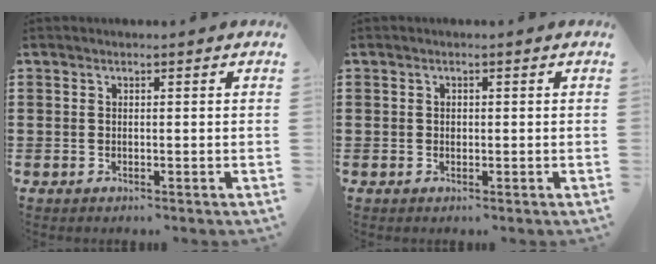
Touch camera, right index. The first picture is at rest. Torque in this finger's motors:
{"motor_torque": [0.12, -0.07, 0.00, 0.02]}